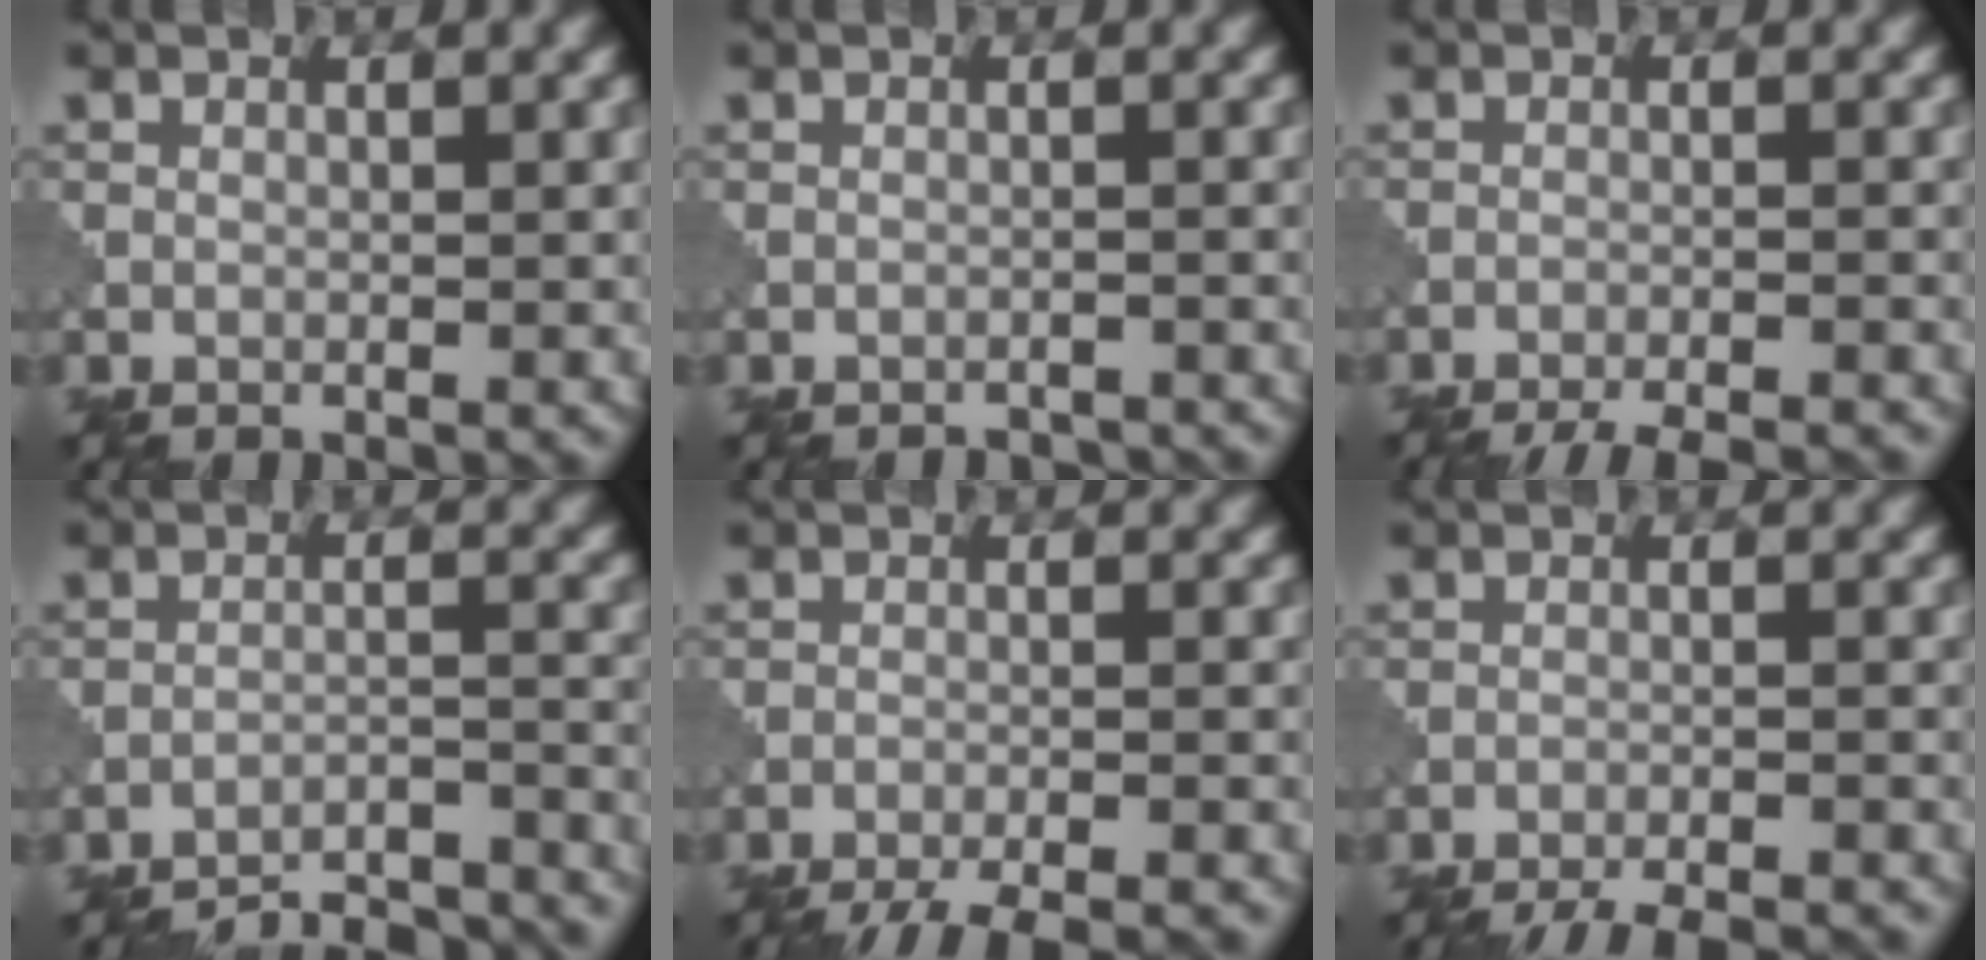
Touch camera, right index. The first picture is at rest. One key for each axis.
{"total": 2.4, "fx": -2.4, "fy": 0.3, "fz": 0.4, "tx": 0.000, "ty": -0.003, "tz": -0.033}
{"total": 6.8, "fx": -6.3, "fy": 1.1, "fz": 2.3, "tx": -0.026, "ty": -0.002, "tz": -0.091}
{"total": 13.9, "fx": -13.4, "fy": 2.7, "fz": 2.5, "tx": -0.017, "ty": 0.006, "tz": -0.162}
{"total": 7.6, "fx": -6.9, "fy": 1.2, "fz": 2.9, "tx": -0.040, "ty": -0.007, "tz": -0.102}
{"total": 7.7, "fx": -7.2, "fy": 1.3, "fz": 2.4, "tx": -0.027, "ty": 0.000, "tz": -0.102}